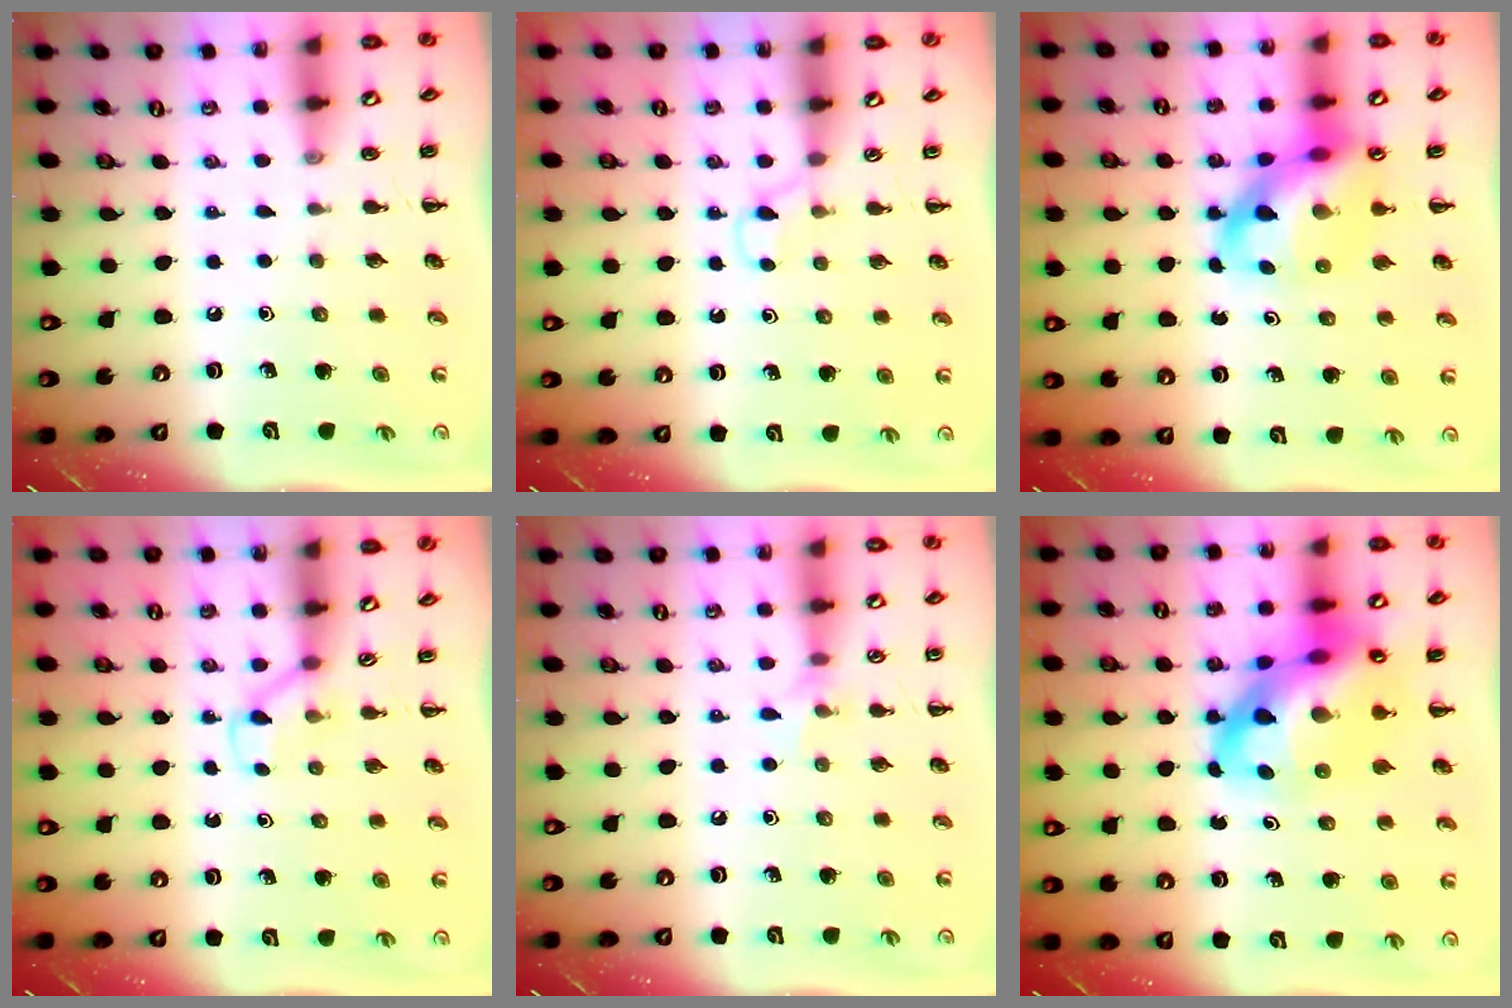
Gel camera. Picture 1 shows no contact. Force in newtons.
{"total": 3.3, "press": 3.0, "slide": 1.3}
{"total": 12.2, "press": 11.7, "slide": 3.2}
{"total": 3.0, "press": 2.8, "slide": 1.1}
{"total": 5.6, "press": 5.3, "slide": 1.6}
{"total": 18.7, "press": 18.0, "slide": 4.9}